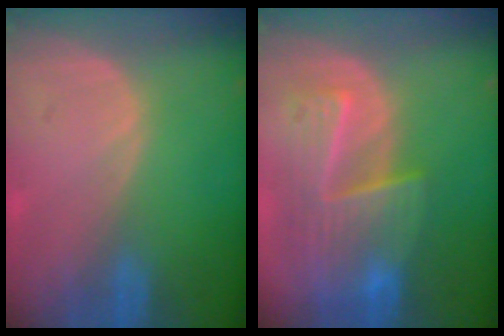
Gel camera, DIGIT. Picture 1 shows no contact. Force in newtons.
{"total": 9.5, "press": 8.4, "slide": 4.5}